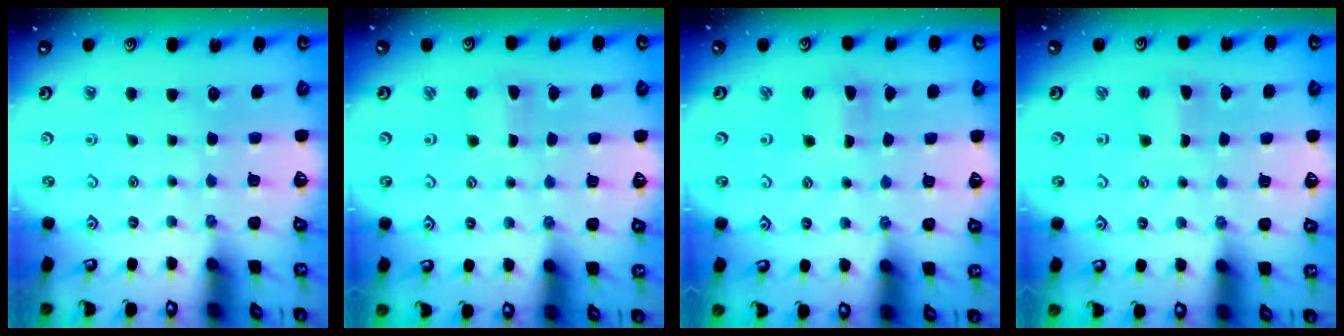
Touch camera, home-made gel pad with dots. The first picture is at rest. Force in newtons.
{"total": 1.7, "press": 1.7, "slide": 0.1}
{"total": 1.4, "press": 1.4, "slide": 0.3}
{"total": 1.4, "press": 1.4, "slide": 0.0}